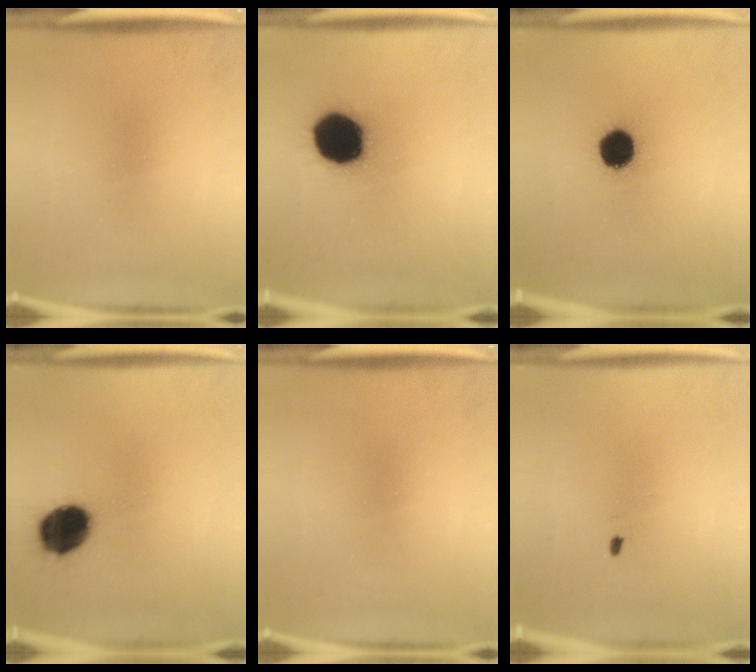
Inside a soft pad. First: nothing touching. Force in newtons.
{"total": 19.7}
{"total": 9.4}
{"total": 13.2}
{"total": 0.0}
{"total": 0.5}